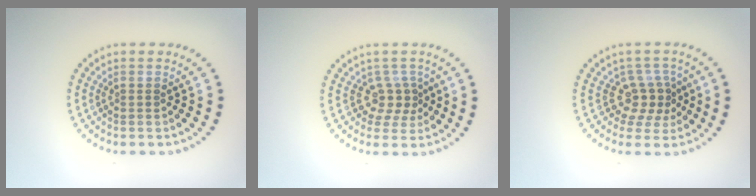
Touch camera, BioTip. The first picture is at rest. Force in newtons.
{"total": 2.4, "press": 1.6, "slide": 1.8}
{"total": 2.9, "press": 2.1, "slide": 2.0}